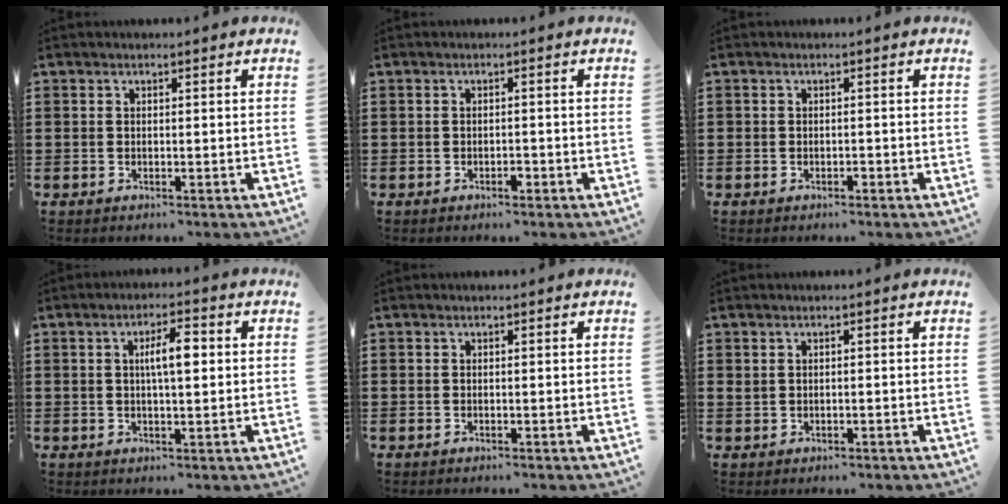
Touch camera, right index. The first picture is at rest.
{"total": 1.0, "force": [-0.6, 0.4, 0.7], "torque": [-0.016, -0.003, -0.011]}
{"total": 0.7, "force": [-0.5, 0.4, 0.3], "torque": [-0.008, 0.001, -0.011]}
{"total": 5.1, "force": [0.8, 1.4, 4.8], "torque": [-0.087, 0.007, 0.009]}
{"total": 0.0}
{"total": 0.7, "force": [0.2, 0.5, 0.4], "torque": [-0.010, 0.003, 0.003]}